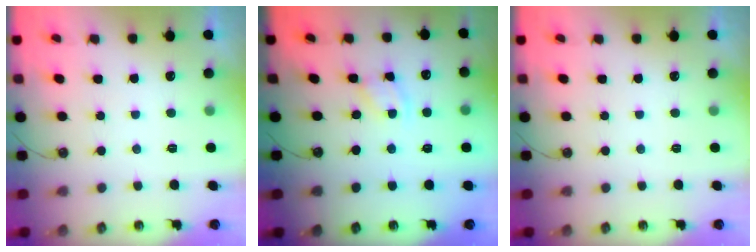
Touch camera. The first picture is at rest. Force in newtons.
{"total": 2.1, "press": 2.1, "slide": 0.3}
{"total": 0.0}